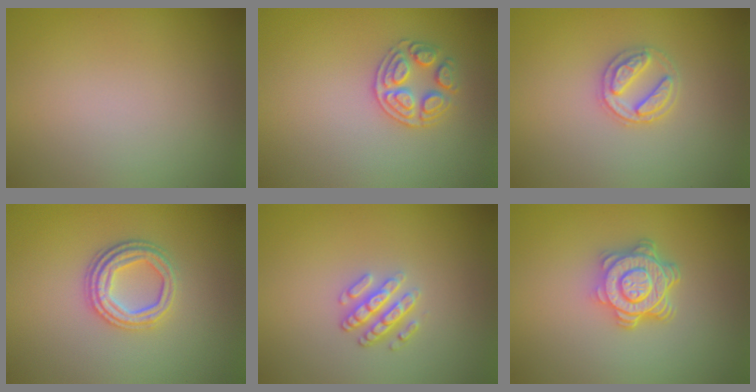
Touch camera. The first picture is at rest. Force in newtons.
{"total": 2.5, "press": 2.4, "slide": 0.6}
{"total": 2.6, "press": 2.5, "slide": 0.5}
{"total": 3.7, "press": 3.0, "slide": 2.0}
{"total": 2.6, "press": 2.4, "slide": 1.1}
{"total": 4.8, "press": 3.7, "slide": 3.1}